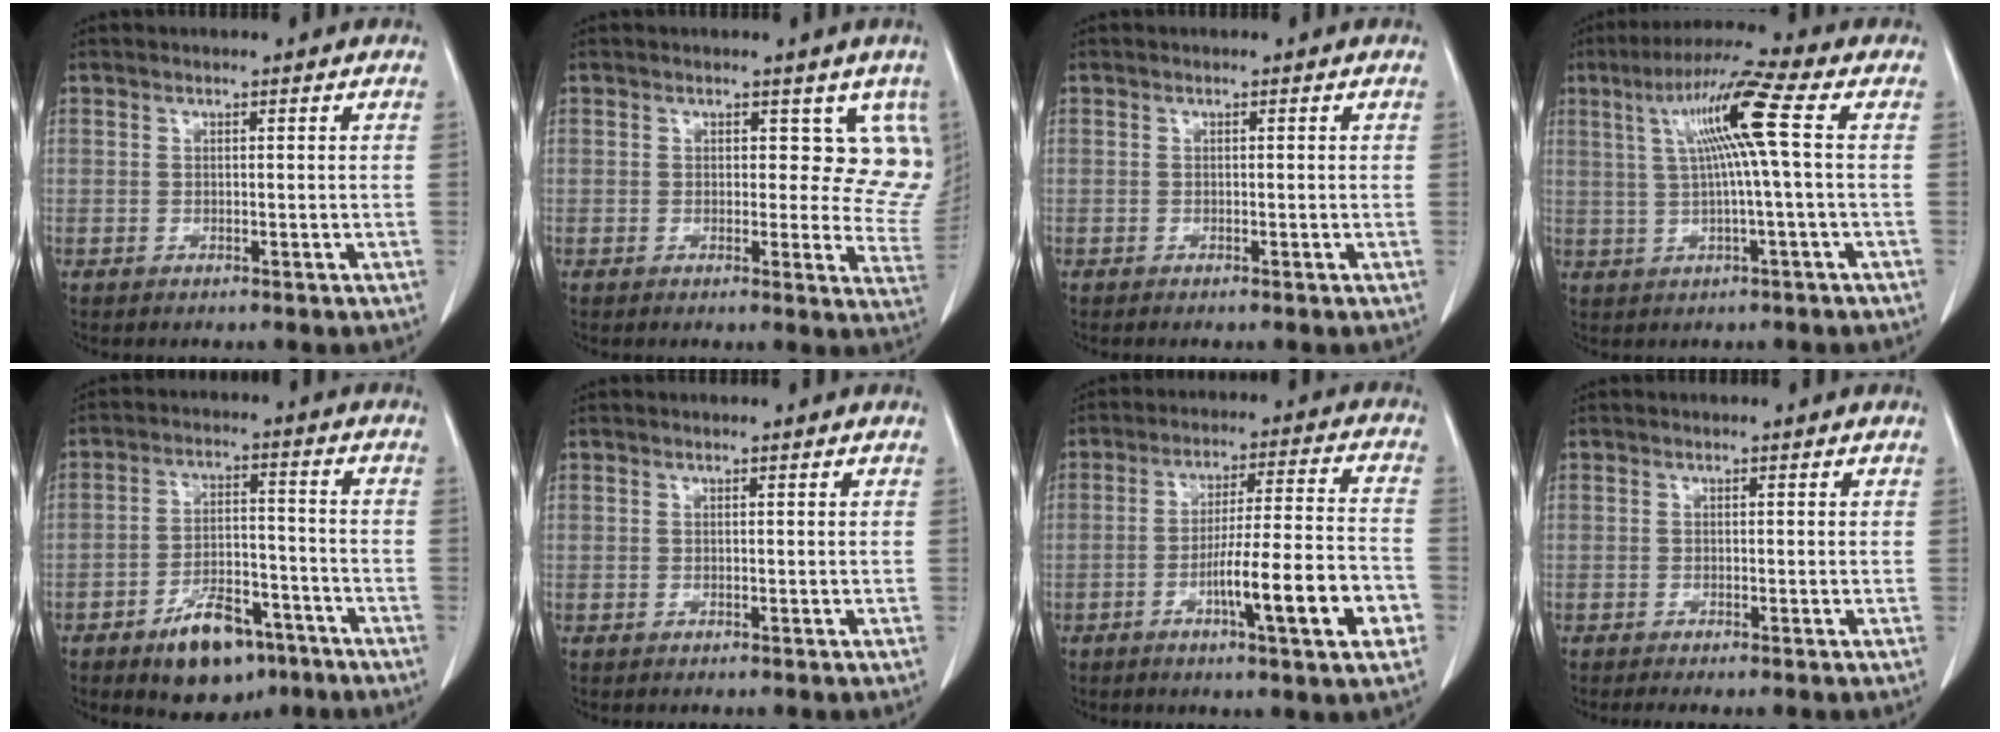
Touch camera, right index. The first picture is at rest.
{"total": 8.0, "force": [4.8, 4.5, 4.6], "torque": [-0.023, -0.014, 0.035]}
{"total": 0.0}
{"total": 9.7, "force": [1.9, -1.1, 9.4], "torque": [-0.171, 0.021, 0.036]}
{"total": 10.2, "force": [-6.5, 4.8, 6.3], "torque": [-0.102, 0.009, -0.100]}
{"total": 0.0}
{"total": 13.7, "force": [-5.1, 0.6, 12.7], "torque": [-0.201, 0.000, -0.077]}
{"total": 1.0, "force": [-0.6, -0.1, 0.8], "torque": [-0.014, -0.001, -0.013]}